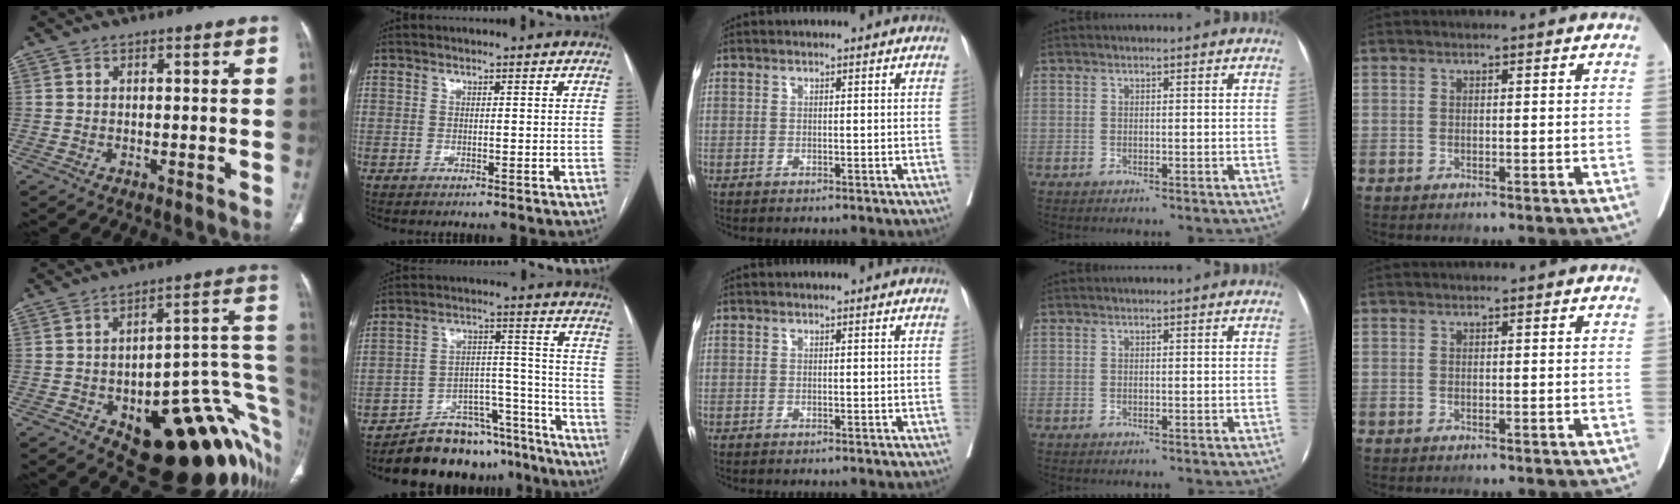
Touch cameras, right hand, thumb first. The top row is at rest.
{"thumb": {"total": 26.9, "force": [-9.3, 11.6, 22.4], "torque": [-0.194, 0.061, -0.110]}, "index": {"total": 14.8, "force": [-13.3, 5.7, 3.1], "torque": [-0.014, 0.059, -0.195]}}